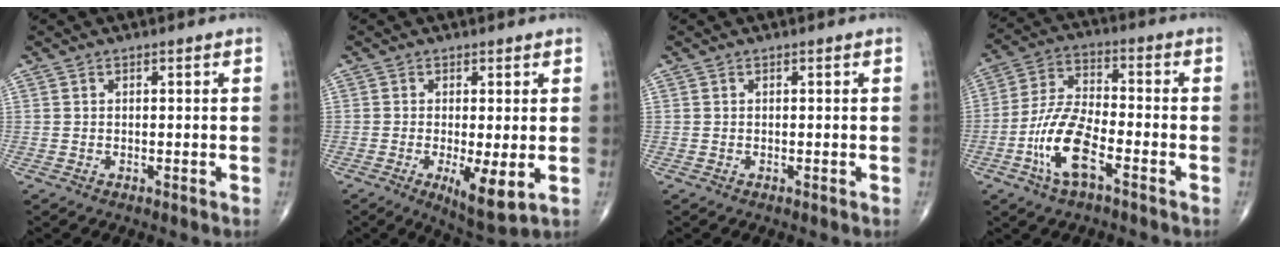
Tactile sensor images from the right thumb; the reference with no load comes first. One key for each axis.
{"total": 7.0, "fx": -1.4, "fy": 1.9, "fz": 6.6, "tx": -0.111, "ty": -0.023, "tz": -0.020}
{"total": 0.0}
{"total": 11.7, "fx": -5.1, "fy": 4.4, "fz": 9.6, "tx": -0.199, "ty": 0.028, "tz": -0.100}